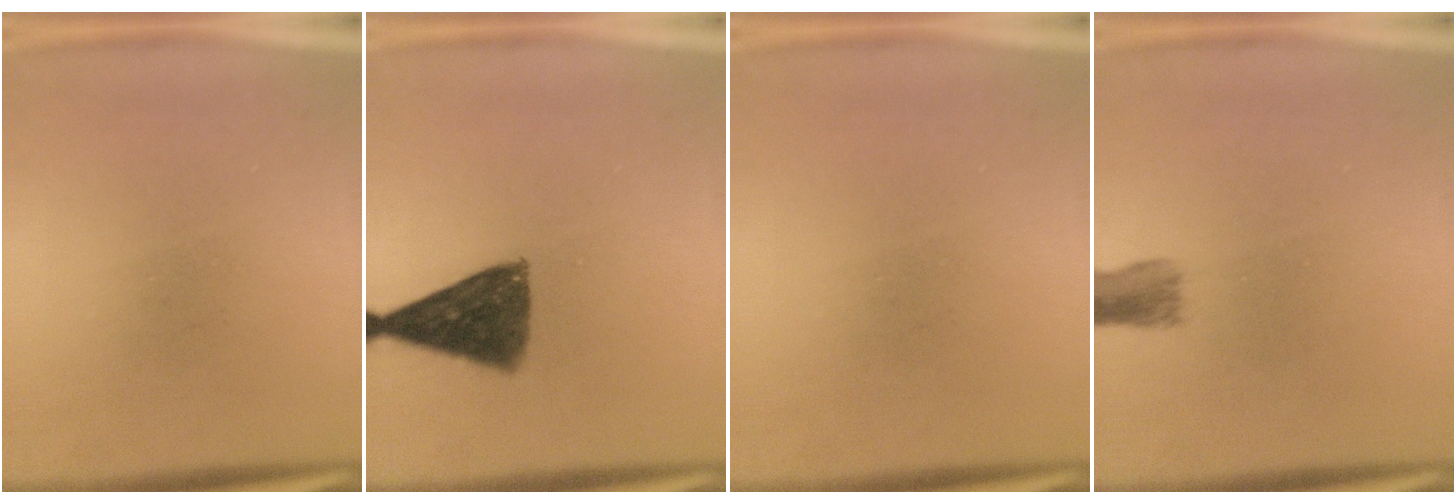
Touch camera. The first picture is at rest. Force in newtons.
{"total": 9.8}
{"total": 0.0}
{"total": 2.5}